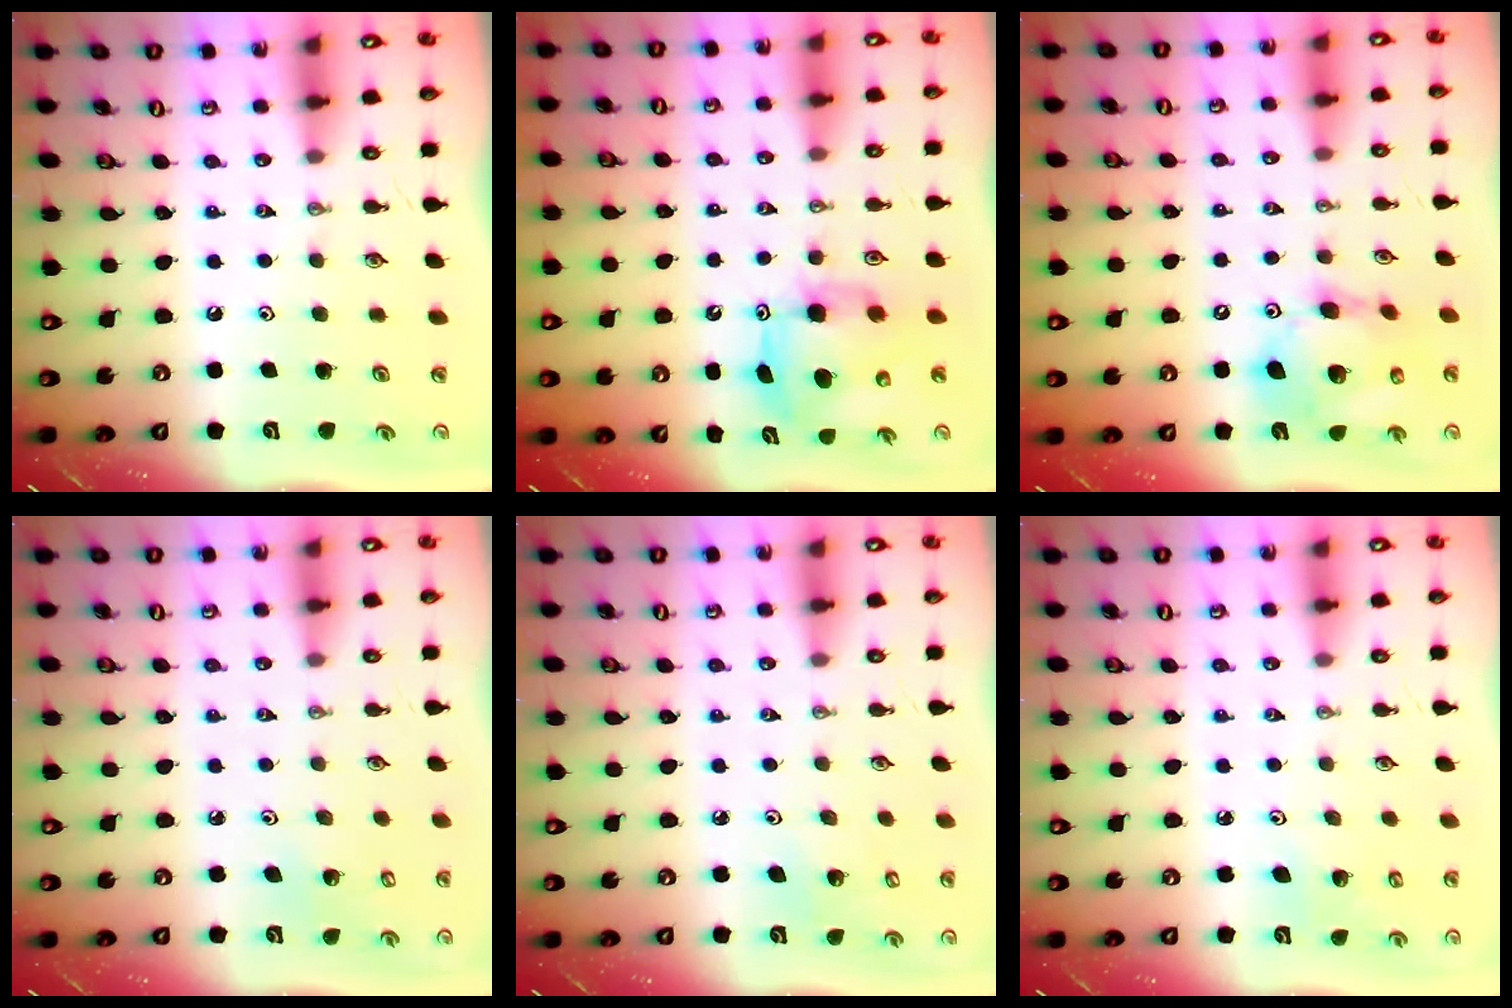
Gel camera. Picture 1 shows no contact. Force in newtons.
{"total": 8.5, "press": 8.5, "slide": 0.5}
{"total": 14.4, "press": 14.2, "slide": 2.7}
{"total": 3.2, "press": 3.2, "slide": 0.2}
{"total": 4.8, "press": 4.7, "slide": 1.0}
{"total": 5.0, "press": 4.7, "slide": 1.7}